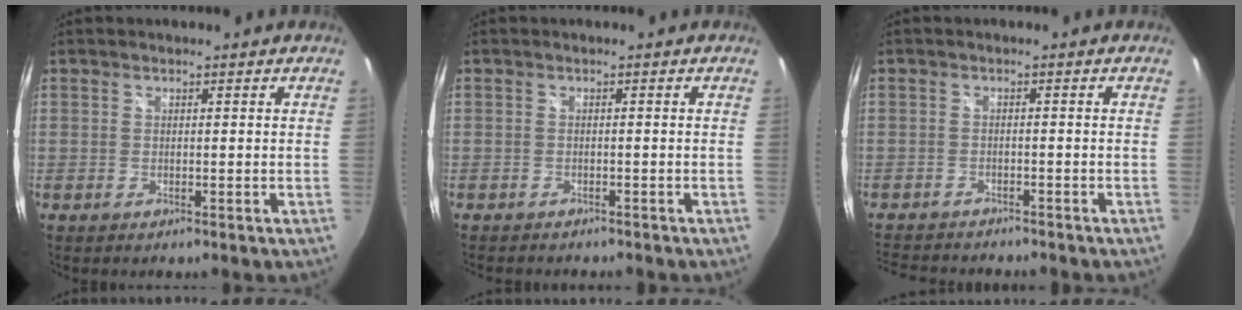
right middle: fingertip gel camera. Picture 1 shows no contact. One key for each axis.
{"total": 3.1, "fx": -2.8, "fy": 0.9, "fz": 0.9, "tx": -0.021, "ty": -0.013, "tz": -0.041}
{"total": 8.1, "fx": -7.4, "fy": 2.3, "fz": 2.3, "tx": -0.065, "ty": -0.010, "tz": -0.117}